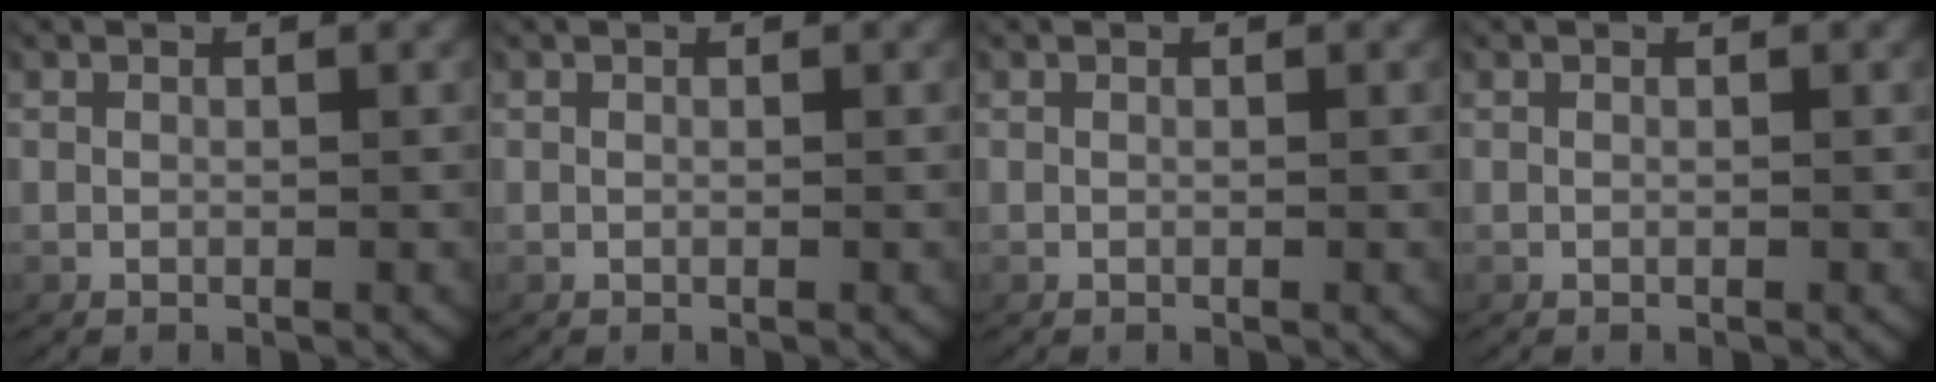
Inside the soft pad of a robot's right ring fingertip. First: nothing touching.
{"total": 0.0}
{"total": 0.0}
{"total": 0.0}